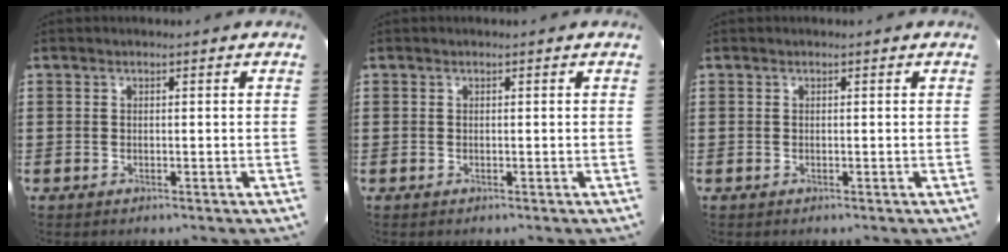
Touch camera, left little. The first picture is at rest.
{"total": 0.0}
{"total": 0.0}